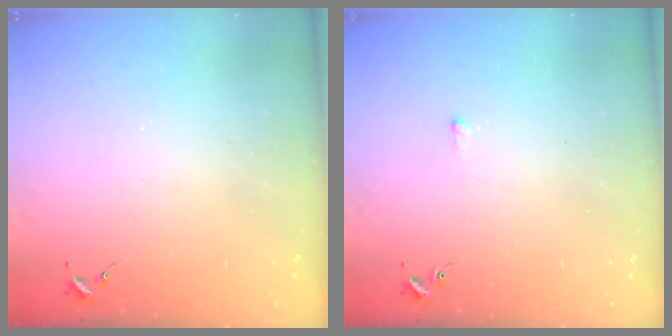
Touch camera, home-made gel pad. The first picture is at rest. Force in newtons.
{"total": 1.6, "press": 1.6, "slide": 0.2}